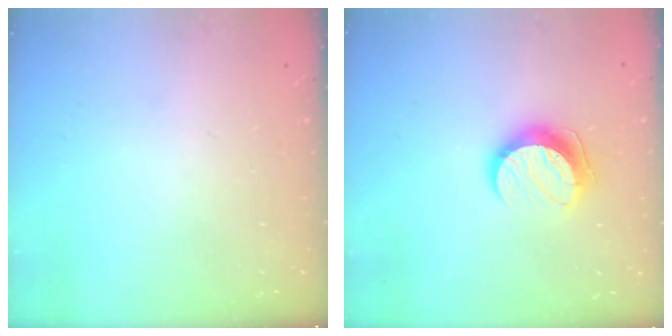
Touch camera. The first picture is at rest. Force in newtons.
{"total": 10.0, "press": 9.9, "slide": 1.2}